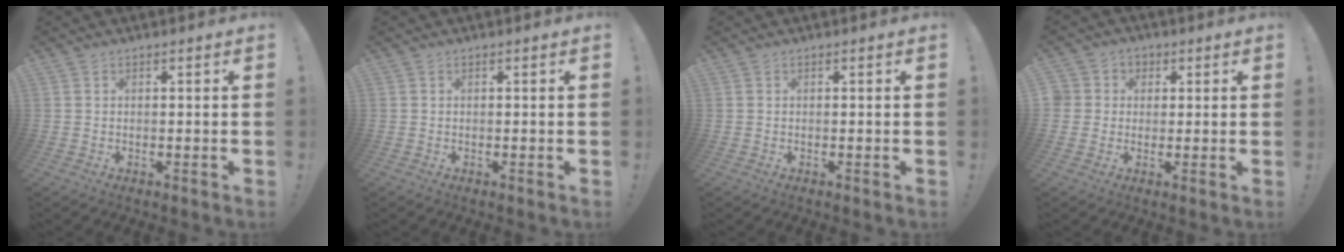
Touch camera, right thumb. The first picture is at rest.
{"total": 0.0}
{"total": 0.0}
{"total": 4.9, "force": [0.4, 4.8, 1.0], "torque": [-0.029, 0.005, 0.007]}